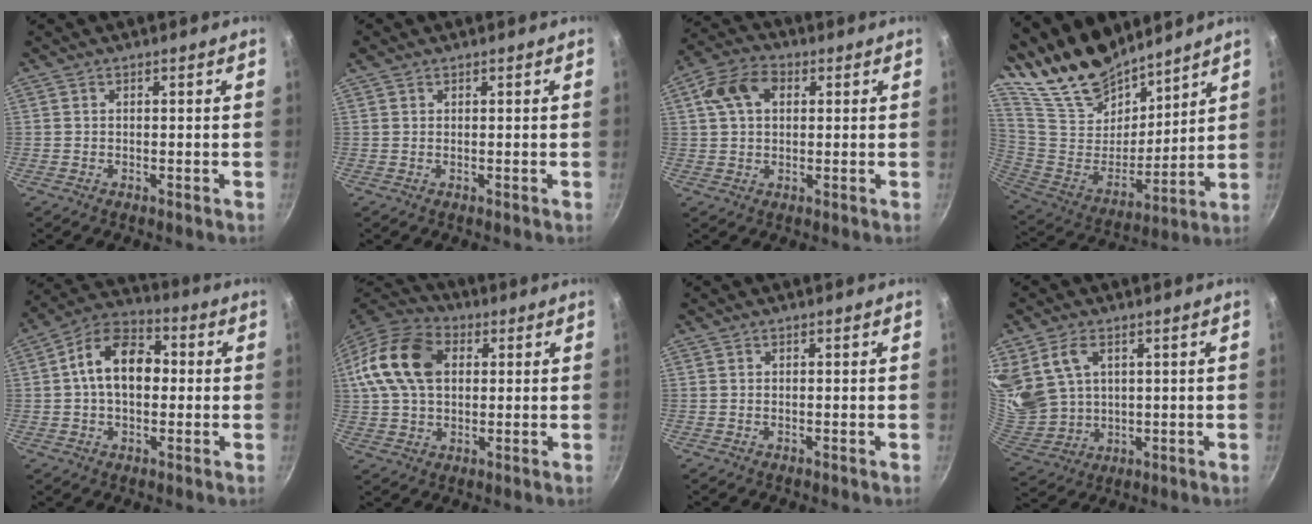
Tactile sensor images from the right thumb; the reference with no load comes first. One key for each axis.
{"total": 1.4, "fx": 0.9, "fy": 0.7, "fz": 0.6, "tx": -0.012, "ty": 0.004, "tz": 0.018}
{"total": 8.7, "fx": 2.4, "fy": 6.0, "fz": 5.8, "tx": -0.096, "ty": 0.015, "tz": 0.031}
{"total": 20.6, "fx": 16.7, "fy": 9.3, "fz": 7.7, "tx": -0.103, "ty": -0.105, "tz": 0.316}
{"total": 13.5, "fx": 1.1, "fy": 8.9, "fz": 10.1, "tx": -0.137, "ty": 0.032, "tz": -0.002}
{"total": 16.8, "fx": 3.6, "fy": 11.6, "fz": 11.6, "tx": -0.209, "ty": 0.020, "tz": 0.051}
{"total": 0.0}
{"total": 10.6, "fx": 4.2, "fy": 7.7, "fz": 6.0, "tx": -0.097, "ty": -0.033, "tz": 0.100}